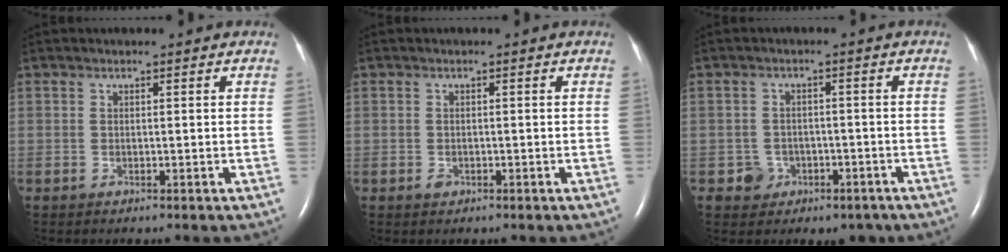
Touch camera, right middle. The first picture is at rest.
{"total": 0.8, "force": [-0.4, 0.6, 0.4], "torque": [-0.007, 0.001, -0.005]}
{"total": 4.0, "force": [-2.0, 3.5, 0.5], "torque": [0.000, 0.016, -0.019]}